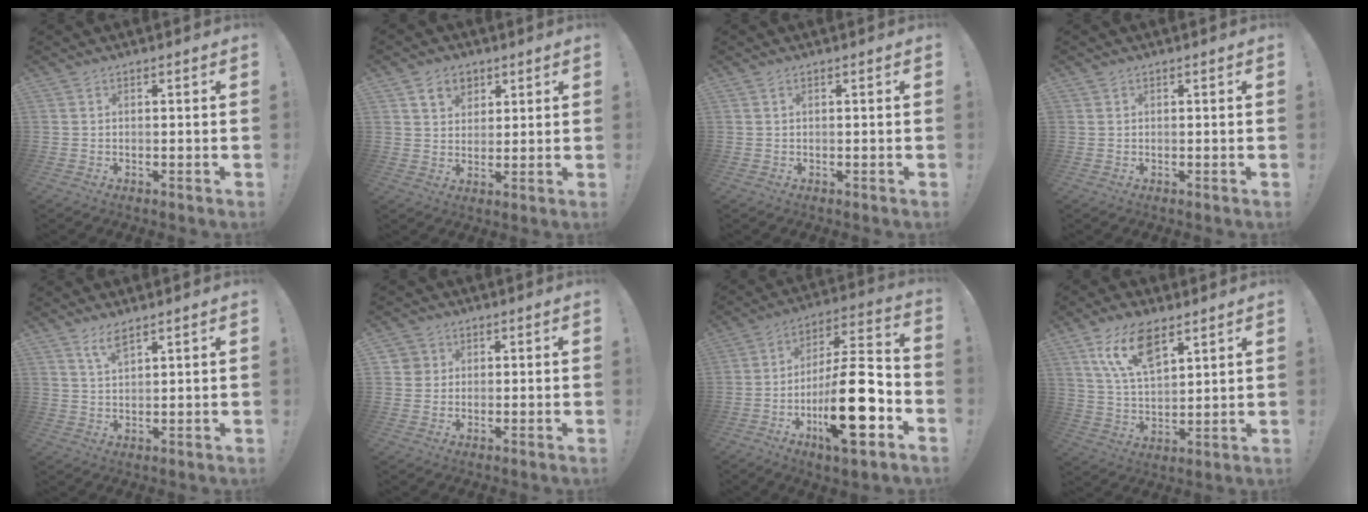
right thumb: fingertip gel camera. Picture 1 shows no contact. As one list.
[{"total": 7.4, "force": [4.4, 5.4, 2.6], "torque": [-0.032, -0.019, 0.083]}, {"total": 0.5, "force": [0.3, 0.2, 0.4], "torque": [0.001, -0.002, 0.005]}, {"total": 0.6, "force": [0.5, 0.4, 0.0], "torque": [0.008, -0.004, 0.008]}, {"total": 4.7, "force": [3.5, 0.9, 3.0], "torque": [-0.057, -0.014, 0.061]}, {"total": 3.3, "force": [0.9, 3.1, 0.5], "torque": [-0.006, 0.001, 0.017]}, {"total": 22.8, "force": [-7.8, 7.6, 20.1], "torque": [-0.333, 0.048, -0.119]}, {"total": 13.5, "force": [8.1, 5.9, 9.0], "torque": [-0.166, -0.025, 0.150]}]